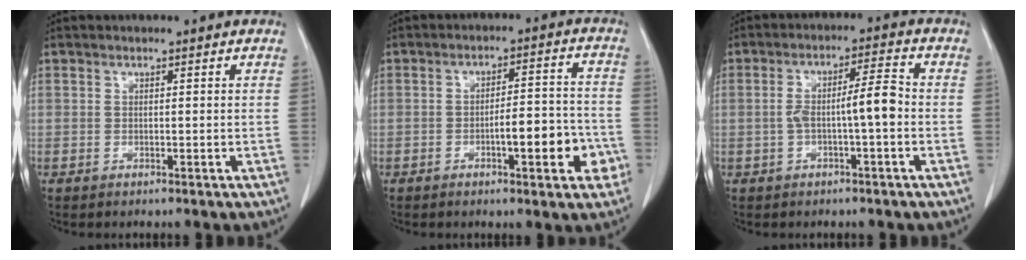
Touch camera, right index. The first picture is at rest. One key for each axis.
{"total": 8.8, "fx": -3.4, "fy": 2.2, "fz": 7.9, "tx": -0.104, "ty": 0.021, "tz": -0.044}
{"total": 6.1, "fx": -1.1, "fy": 0.8, "fz": 5.9, "tx": -0.107, "ty": 0.023, "tz": -0.014}